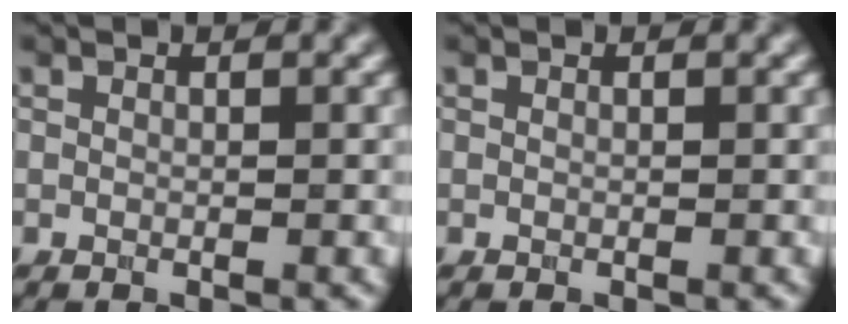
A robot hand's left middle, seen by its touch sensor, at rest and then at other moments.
{"total": 0.0}